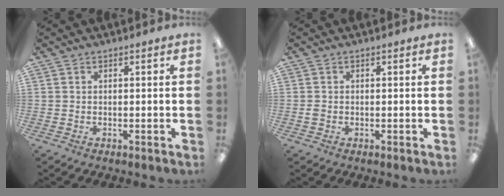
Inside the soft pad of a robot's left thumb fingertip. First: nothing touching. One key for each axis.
{"total": 1.0, "fx": -0.2, "fy": 0.8, "fz": 0.4, "tx": -0.008, "ty": 0.004, "tz": -0.005}